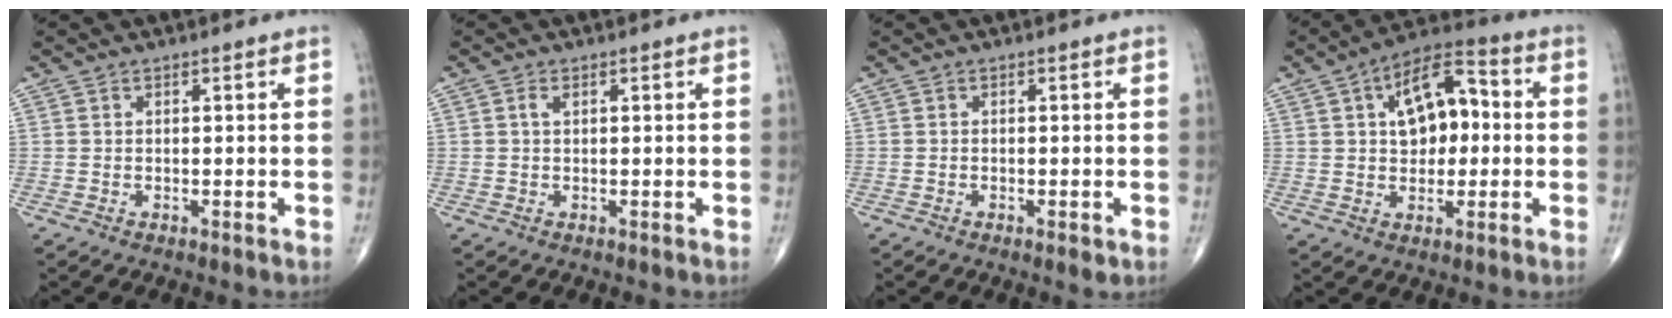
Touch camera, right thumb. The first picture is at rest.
{"total": 1.1, "force": [0.3, 0.6, 0.9], "torque": [-0.019, 0.005, 0.006]}
{"total": 1.4, "force": [-0.6, 0.4, 1.2], "torque": [-0.020, -0.003, -0.009]}
{"total": 12.6, "force": [1.9, 7.2, 10.2], "torque": [-0.129, 0.024, 0.021]}